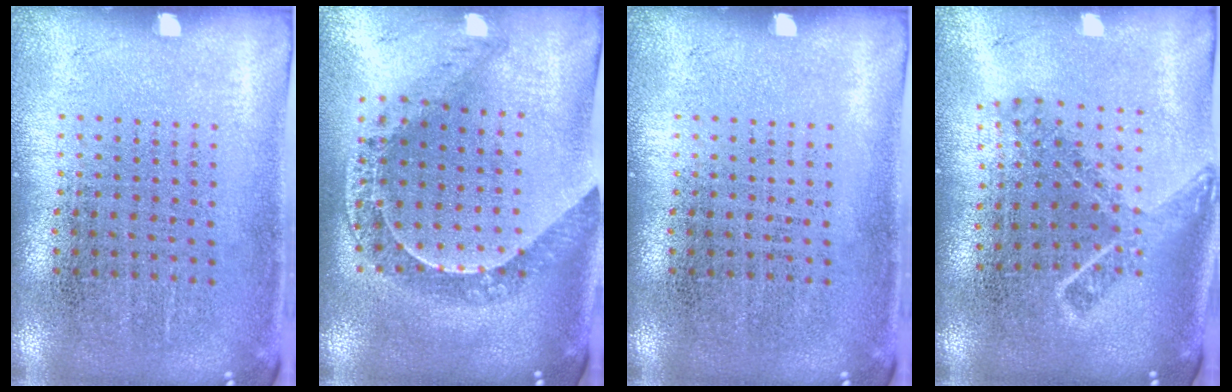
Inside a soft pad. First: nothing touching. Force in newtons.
{"total": 1.2, "press": 1.2, "slide": 0.3}
{"total": 0.0}
{"total": 1.7, "press": 1.2, "slide": 1.2}